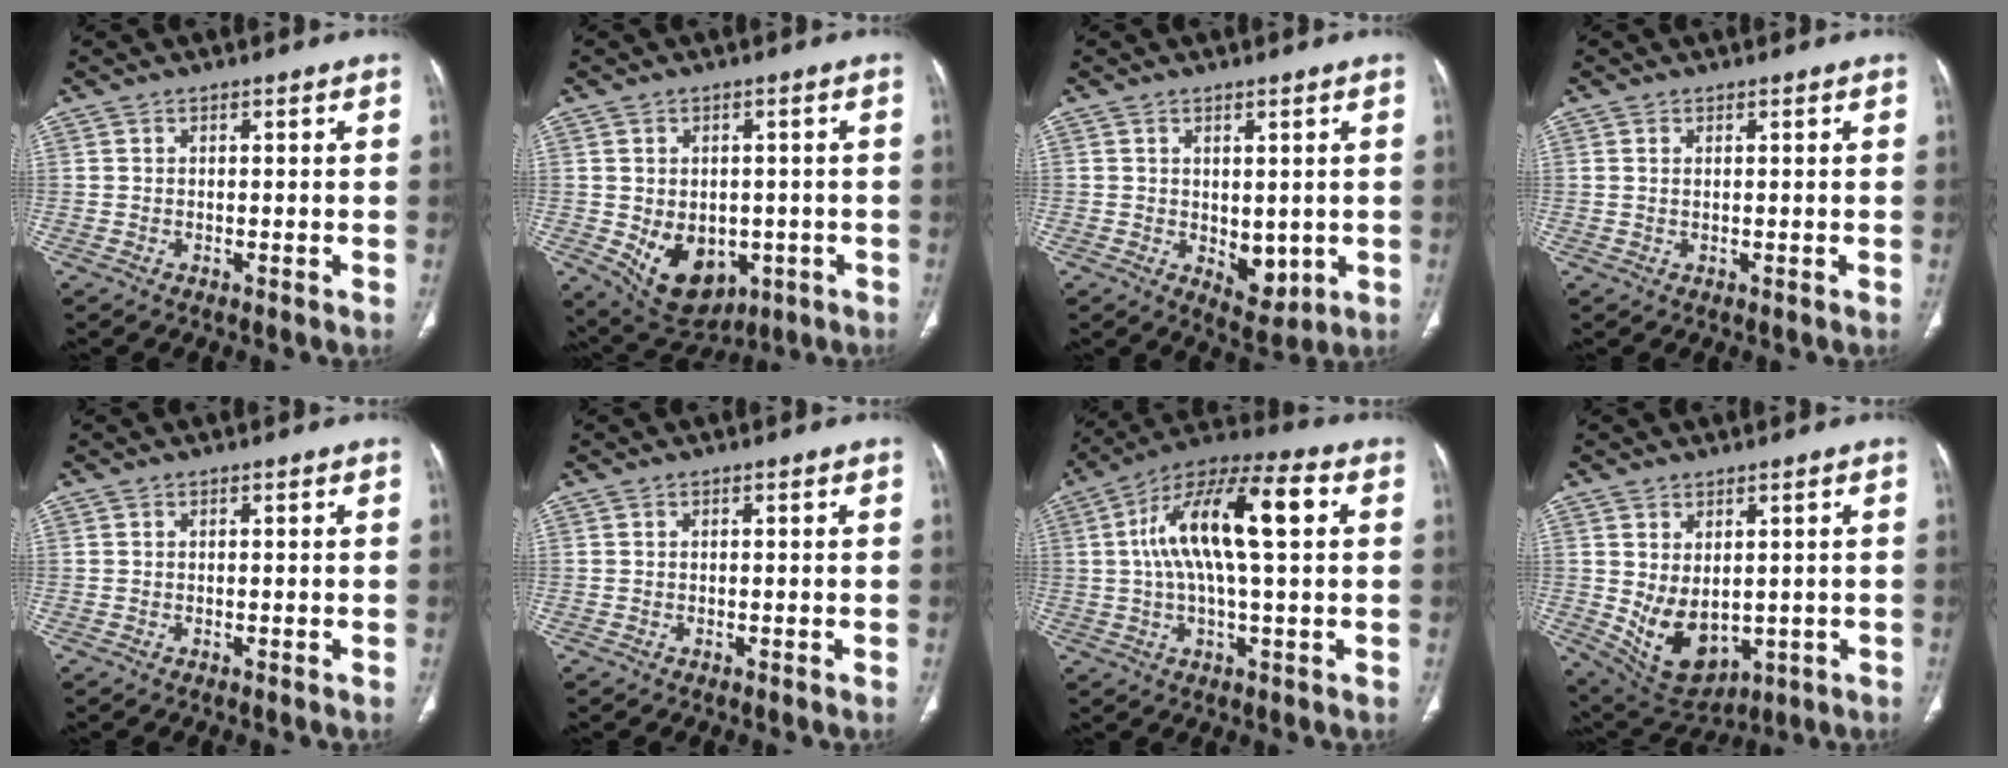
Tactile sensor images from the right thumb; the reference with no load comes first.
{"total": 11.7, "force": [-3.1, 8.4, 7.5], "torque": [-0.091, -0.001, -0.021]}
{"total": 5.5, "force": [-0.5, 3.5, 4.3], "torque": [-0.037, -0.014, 0.009]}
{"total": 0.7, "force": [0.3, 0.3, 0.5], "torque": [-0.017, 0.003, 0.007]}
{"total": 0.0}
{"total": 0.0}
{"total": 17.4, "force": [3.1, 5.6, 16.2], "torque": [-0.298, 0.031, 0.046]}
{"total": 10.6, "force": [-0.6, 6.9, 8.0], "torque": [-0.120, -0.009, 0.026]}